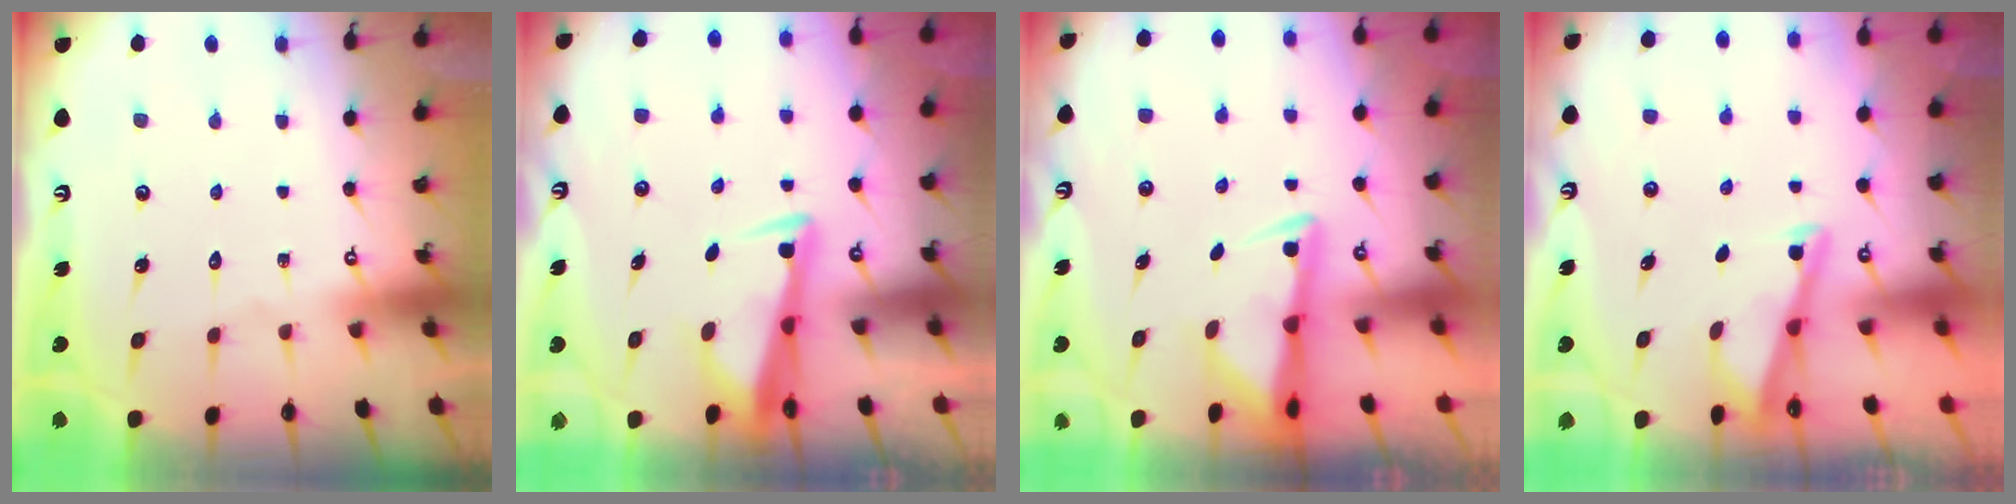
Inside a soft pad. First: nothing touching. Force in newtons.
{"total": 3.6, "press": 3.5, "slide": 0.9}
{"total": 2.8, "press": 2.7, "slide": 0.6}
{"total": 2.9, "press": 2.9, "slide": 0.2}